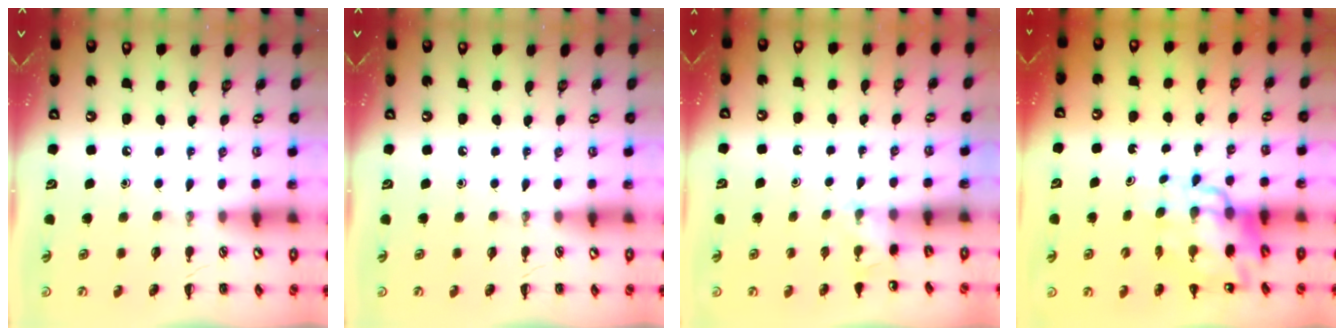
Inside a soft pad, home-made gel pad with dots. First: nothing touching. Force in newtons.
{"total": 0.0}
{"total": 2.2, "press": 2.2, "slide": 0.6}
{"total": 12.8, "press": 12.2, "slide": 3.9}